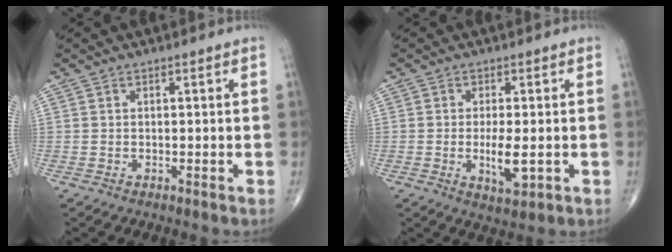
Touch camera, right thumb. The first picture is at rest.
{"total": 5.7, "force": [-0.9, 1.9, 5.3], "torque": [-0.093, -0.012, -0.013]}